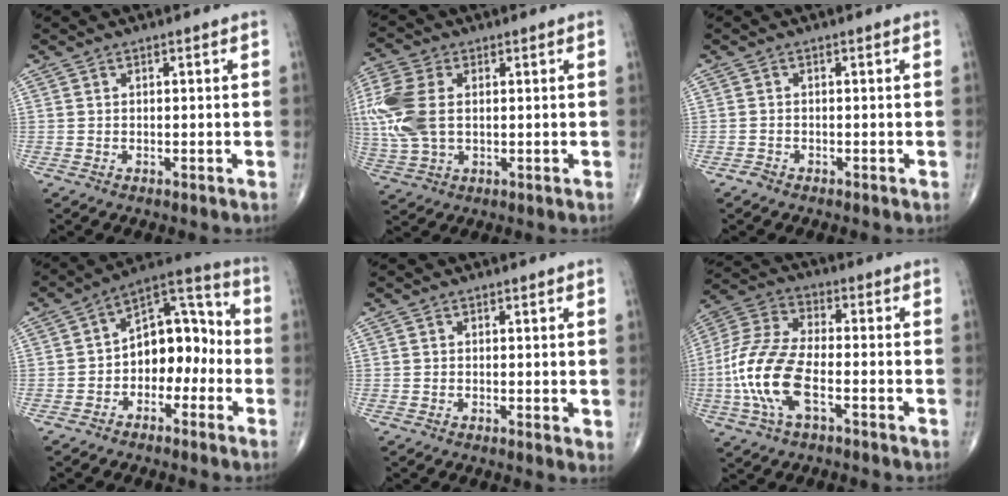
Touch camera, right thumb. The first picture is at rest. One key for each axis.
{"total": 12.6, "fx": 1.1, "fy": 7.9, "fz": 9.7, "tx": -0.248, "ty": 0.008, "tz": 0.025}
{"total": 0.9, "fx": -0.8, "fy": 0.5, "fz": 0.1, "tx": -0.004, "ty": 0.001, "tz": -0.019}
{"total": 11.9, "fx": -2.3, "fy": 7.9, "fz": 8.6, "tx": -0.086, "ty": 0.048, "tz": -0.052}
{"total": 1.3, "fx": 0.4, "fy": 0.5, "fz": 1.1, "tx": -0.019, "ty": -0.007, "tz": 0.003}
{"total": 14.3, "fx": -4.0, "fy": 6.3, "fz": 12.2, "tx": -0.273, "ty": 0.024, "tz": -0.080}